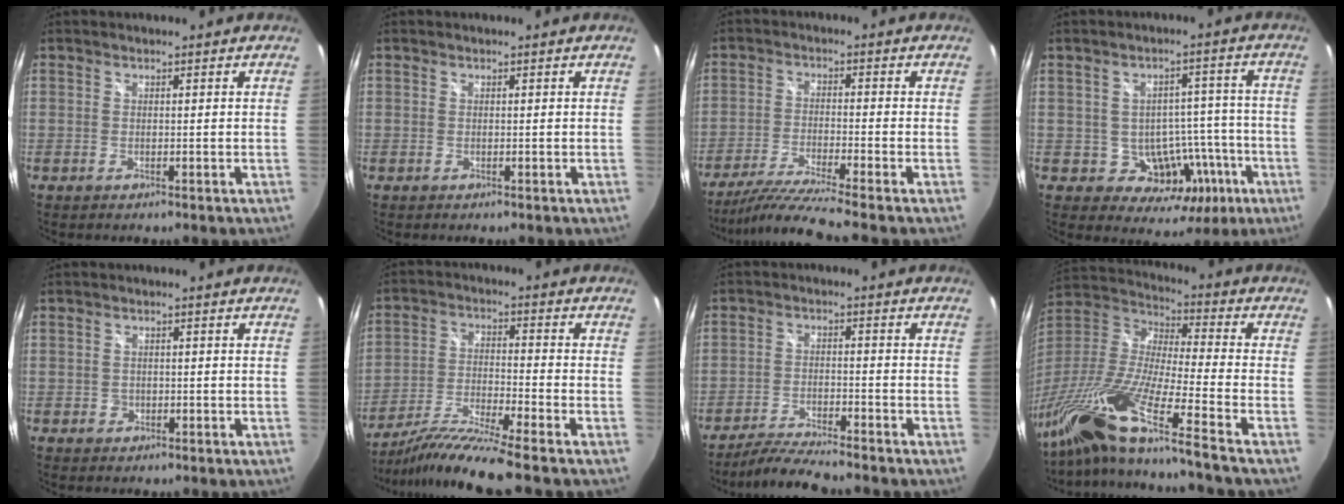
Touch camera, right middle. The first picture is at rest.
{"total": 0.0}
{"total": 9.0, "force": [-7.6, -1.9, 4.3], "torque": [-0.099, -0.022, -0.140]}
{"total": 9.9, "force": [-3.2, 8.4, 4.2], "torque": [-0.066, 0.027, -0.022]}
{"total": 1.6, "force": [-0.6, 1.4, 0.3], "torque": [-0.004, -0.002, -0.007]}
{"total": 11.5, "force": [-9.7, -2.1, 5.8], "torque": [-0.121, -0.018, -0.180]}
{"total": 7.7, "force": [-7.0, 0.3, 3.1], "torque": [-0.083, -0.011, -0.129]}
{"total": 23.7, "force": [-16.8, -0.1, 16.8], "torque": [-0.285, -0.066, -0.312]}